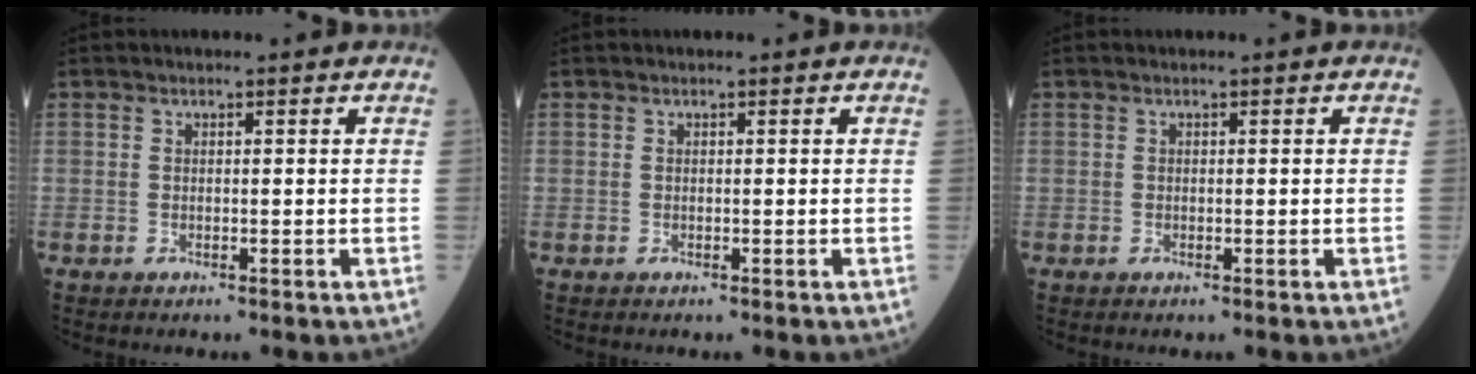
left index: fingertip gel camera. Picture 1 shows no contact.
{"total": 0.0}
{"total": 0.0}